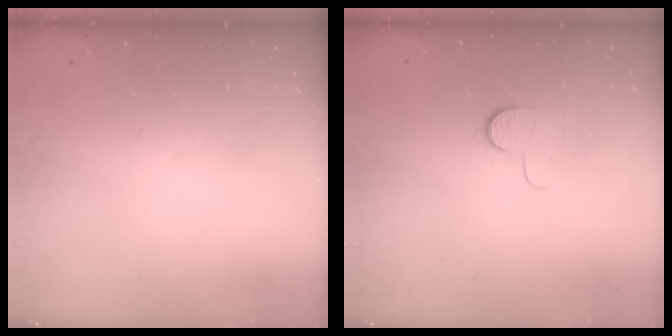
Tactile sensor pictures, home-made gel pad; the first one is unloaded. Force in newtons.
{"total": 5.4, "press": 5.3, "slide": 1.2}